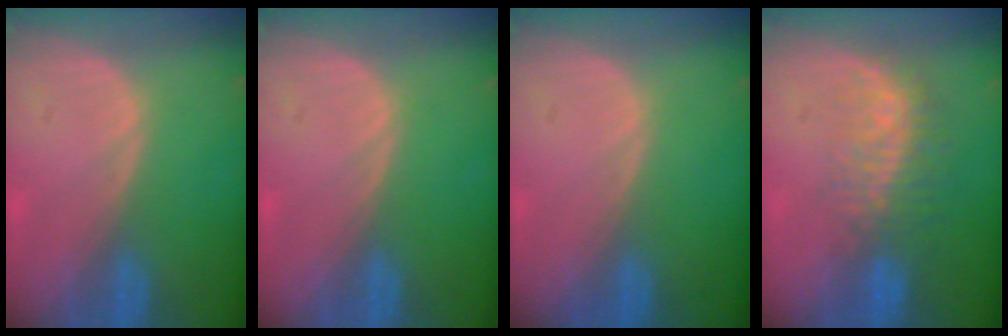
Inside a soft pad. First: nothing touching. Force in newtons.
{"total": 0.0}
{"total": 0.0}
{"total": 8.3, "press": 6.9, "slide": 4.5}